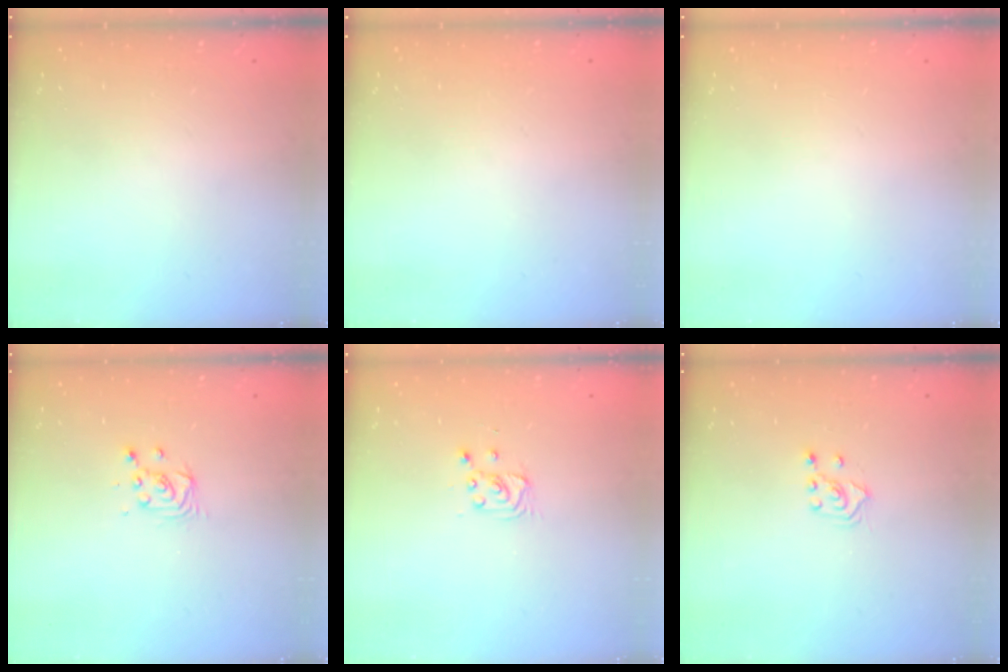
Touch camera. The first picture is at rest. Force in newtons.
{"total": 0.0}
{"total": 0.0}
{"total": 3.4, "press": 3.4, "slide": 0.4}
{"total": 2.9, "press": 2.9, "slide": 0.4}
{"total": 3.5, "press": 3.4, "slide": 0.8}